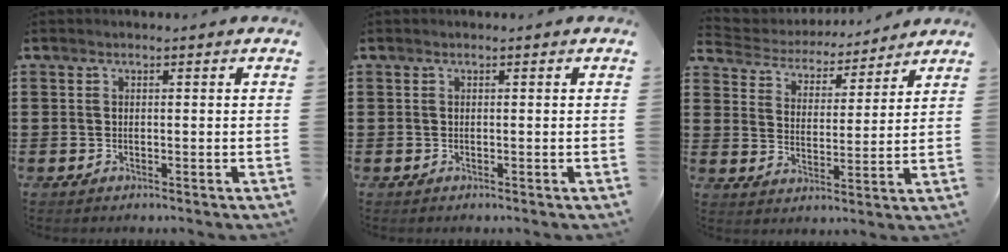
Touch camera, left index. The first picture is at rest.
{"total": 0.0}
{"total": 4.2, "force": [4.1, 0.6, 0.0], "torque": [-0.027, -0.032, 0.067]}